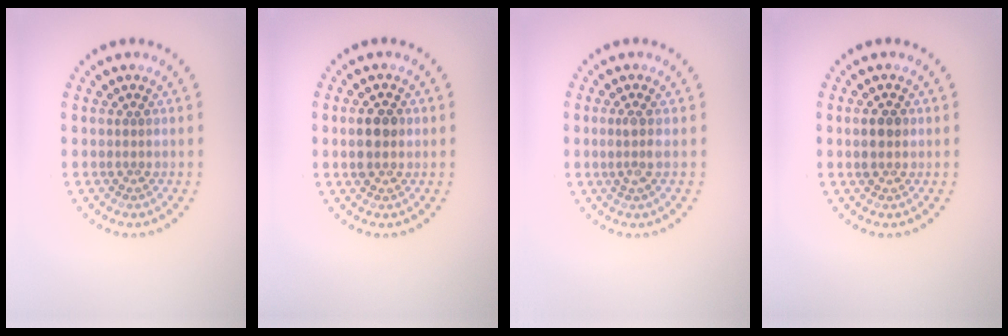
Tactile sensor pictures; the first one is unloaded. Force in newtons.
{"total": 2.4, "press": 2.4, "slide": 0.2}
{"total": 1.3, "press": 1.1, "slide": 0.8}
{"total": 1.8, "press": 1.7, "slide": 0.1}